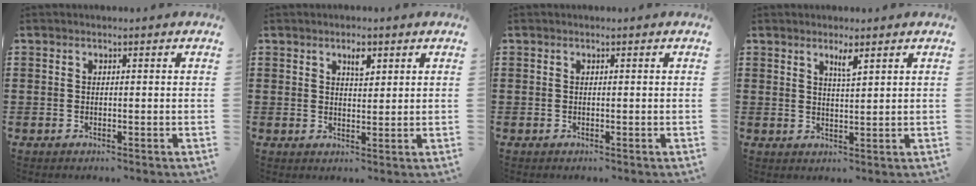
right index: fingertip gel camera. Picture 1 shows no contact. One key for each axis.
{"total": 2.7, "fx": 1.6, "fy": 1.1, "fz": 1.9, "tx": -0.026, "ty": -0.002, "tz": 0.023}
{"total": 0.0}
{"total": 2.6, "fx": 1.7, "fy": 0.3, "fz": 1.9, "tx": -0.033, "ty": -0.004, "tz": 0.027}